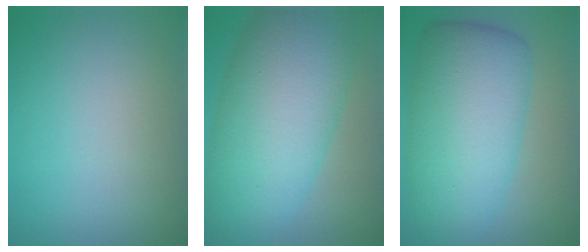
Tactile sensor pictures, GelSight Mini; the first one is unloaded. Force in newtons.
{"total": 11.5, "press": 11.4, "slide": 0.1}
{"total": 9.6, "press": 9.6, "slide": 0.3}